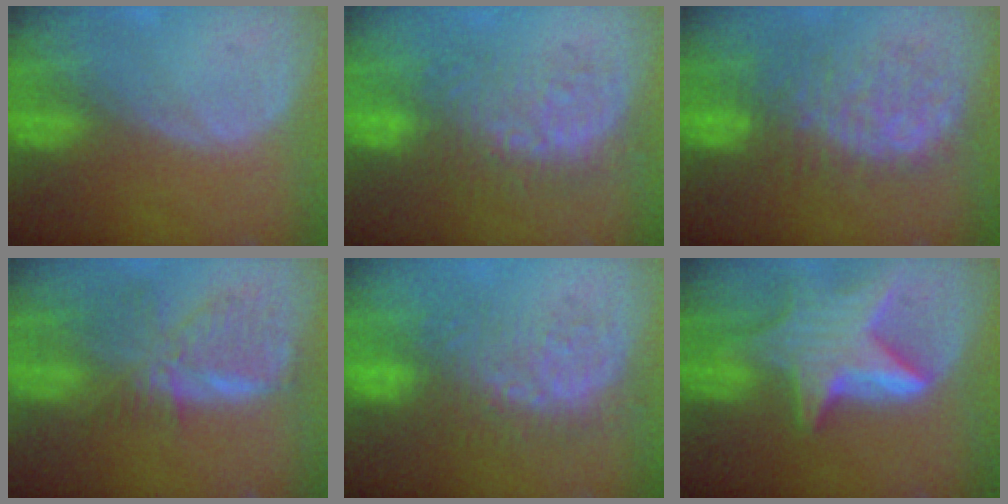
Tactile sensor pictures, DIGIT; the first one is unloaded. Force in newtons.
{"total": 8.8, "press": 8.6, "slide": 1.6}
{"total": 10.3, "press": 9.4, "slide": 4.3}
{"total": 8.4, "press": 7.4, "slide": 4.1}
{"total": 8.8, "press": 8.6, "slide": 2.0}
{"total": 9.5, "press": 9.5, "slide": 0.7}